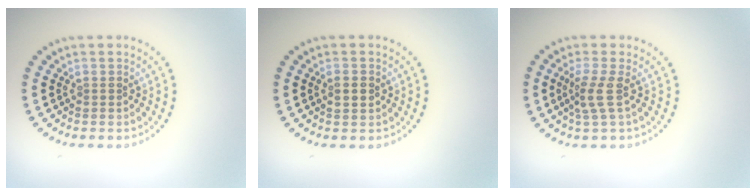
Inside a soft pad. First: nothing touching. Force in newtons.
{"total": 1.1, "press": 1.1, "slide": 0.1}
{"total": 2.4, "press": 1.6, "slide": 1.8}